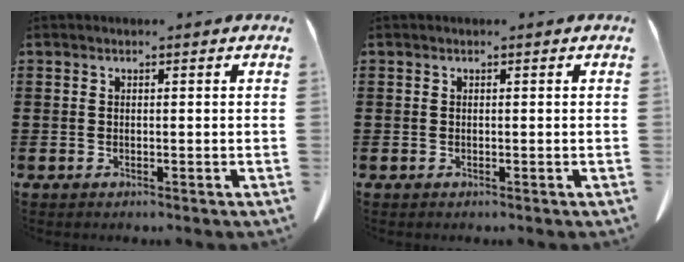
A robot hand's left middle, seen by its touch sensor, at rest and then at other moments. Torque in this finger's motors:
{"motor_torque": [0.00, 0.00, 0.00, 0.00]}